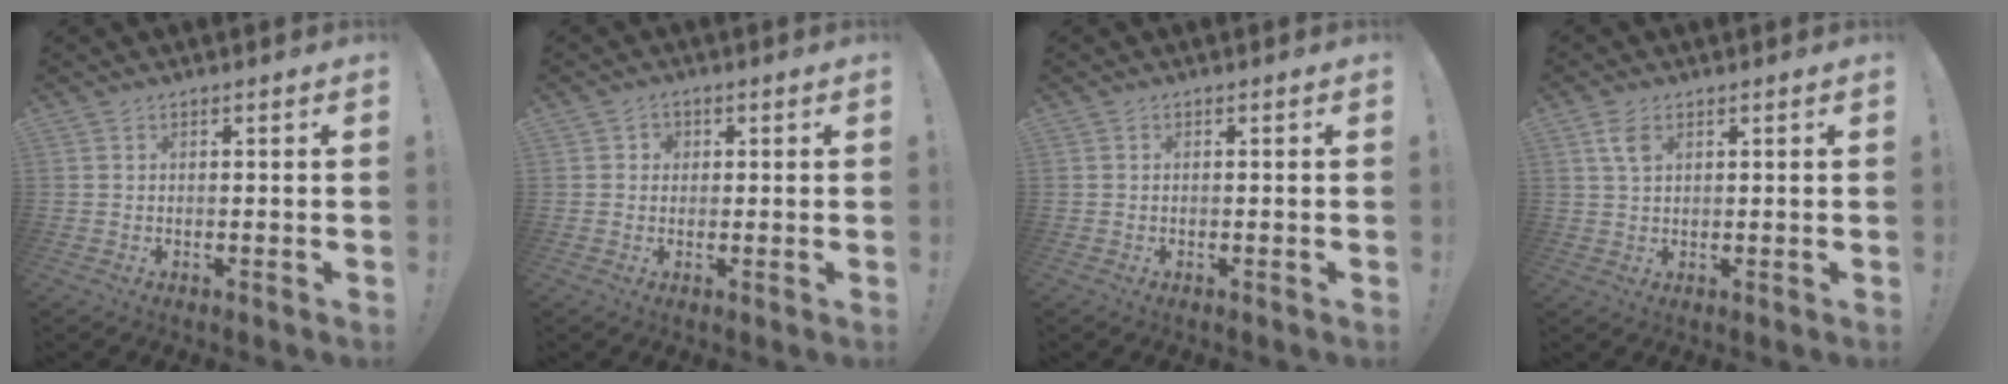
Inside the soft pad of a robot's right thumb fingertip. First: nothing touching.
{"total": 2.3, "force": [0.2, 2.2, 0.6], "torque": [-0.008, 0.002, 0.002]}
{"total": 0.0}
{"total": 4.3, "force": [1.9, 2.3, 3.1], "torque": [-0.050, -0.003, 0.035]}